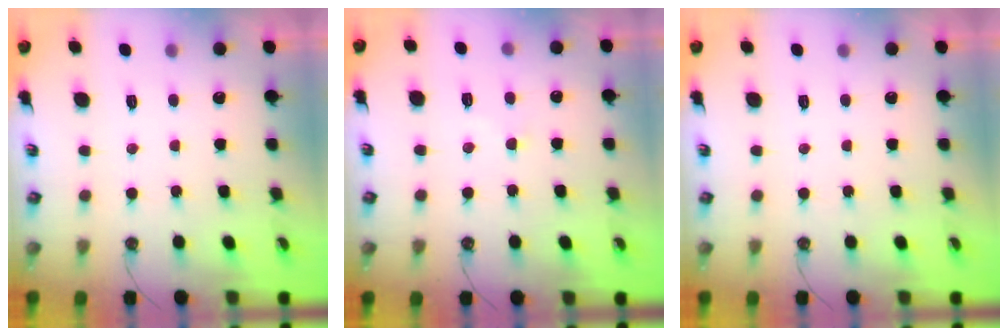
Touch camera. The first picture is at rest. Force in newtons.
{"total": 2.4, "press": 2.3, "slide": 0.7}
{"total": 0.0}